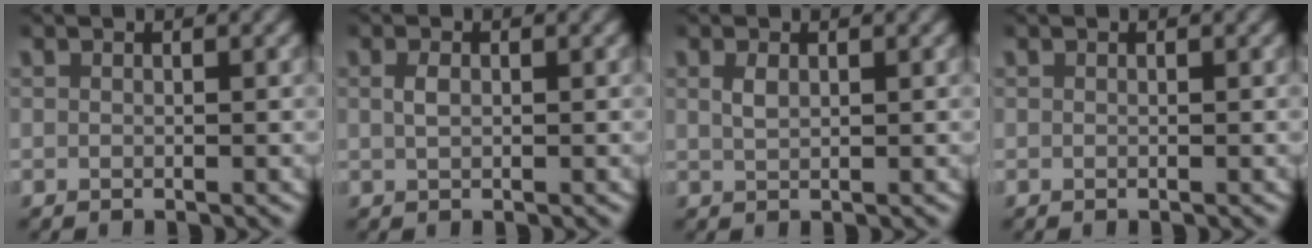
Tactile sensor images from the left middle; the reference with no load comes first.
{"total": 0.9, "force": [0.1, 0.5, 0.8], "torque": [-0.019, -0.001, 0.004]}
{"total": 1.0, "force": [0.4, 0.5, 0.8], "torque": [-0.016, -0.002, 0.012]}
{"total": 0.0}